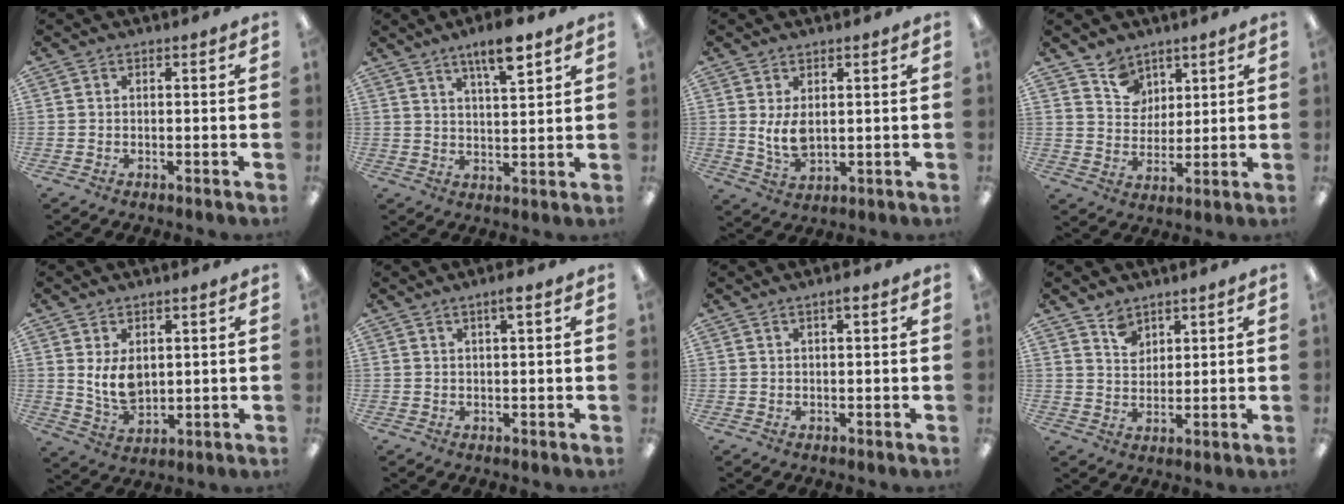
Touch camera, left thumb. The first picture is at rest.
{"total": 8.2, "force": [5.7, 1.9, 5.5], "torque": [-0.088, -0.028, 0.094]}
{"total": 5.9, "force": [1.5, 3.1, 4.8], "torque": [-0.096, -0.011, 0.020]}
{"total": 7.6, "force": [5.1, 5.6, 0.2], "torque": [-0.006, -0.033, 0.096]}
{"total": 7.0, "force": [2.5, 4.2, 5.0], "torque": [-0.104, -0.018, 0.042]}
{"total": 2.5, "force": [1.7, 0.2, 1.8], "torque": [-0.032, -0.001, 0.026]}
{"total": 1.7, "force": [1.2, 0.3, 1.2], "torque": [-0.025, 0.003, 0.020]}
{"total": 5.0, "force": [3.8, 3.0, 1.1], "torque": [-0.010, -0.018, 0.069]}